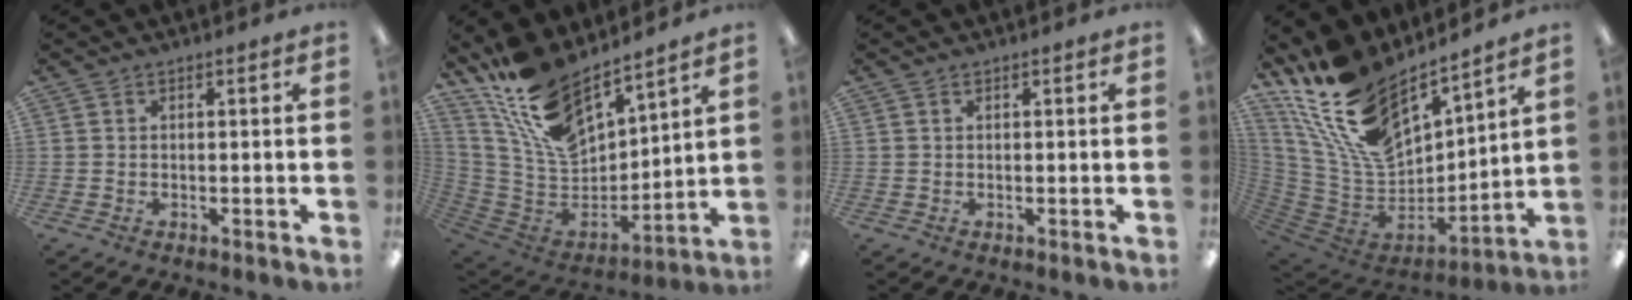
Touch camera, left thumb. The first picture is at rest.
{"total": 17.2, "force": [13.4, 7.1, 8.0], "torque": [-0.179, -0.092, 0.245]}
{"total": 0.0}
{"total": 21.0, "force": [15.2, 9.6, 10.8], "torque": [-0.234, -0.103, 0.280]}